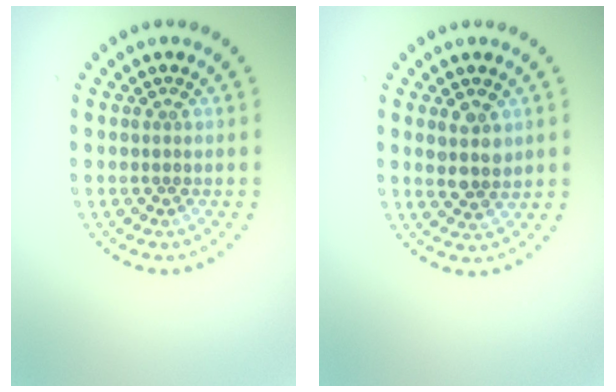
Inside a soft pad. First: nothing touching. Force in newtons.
{"total": 2.7, "press": 2.5, "slide": 1.0}